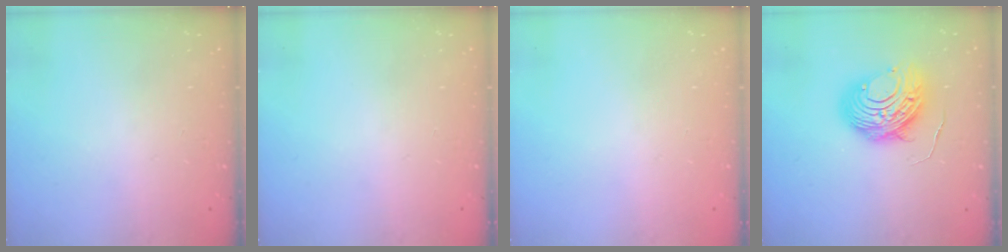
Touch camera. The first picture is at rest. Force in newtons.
{"total": 0.0}
{"total": 0.0}
{"total": 11.3, "press": 11.3, "slide": 1.2}